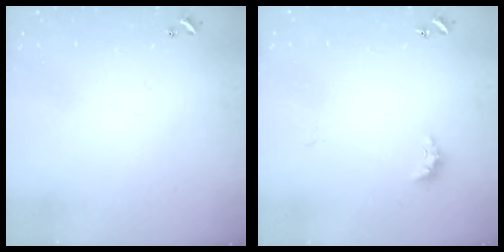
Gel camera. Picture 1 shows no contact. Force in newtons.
{"total": 2.4, "press": 2.3, "slide": 0.6}